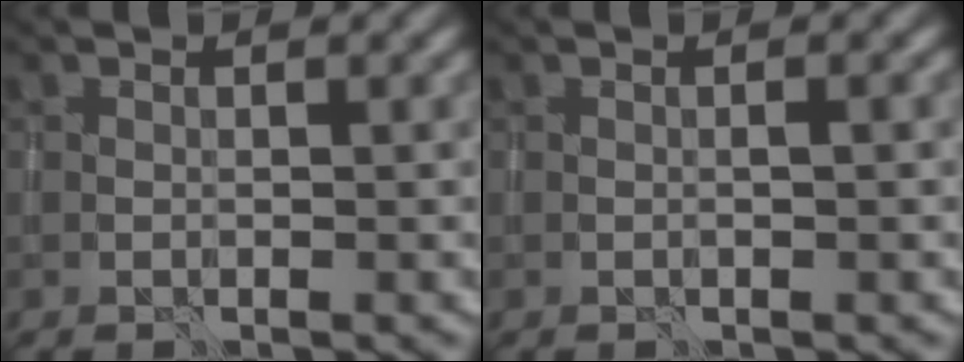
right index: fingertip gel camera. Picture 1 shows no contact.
{"total": 0.7, "force": [0.0, 0.0, 0.7], "torque": [-0.013, 0.001, -0.003]}